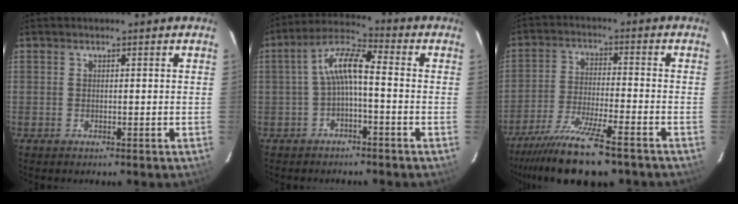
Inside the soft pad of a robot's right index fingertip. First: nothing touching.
{"total": 6.7, "force": [-1.3, 1.8, 6.4], "torque": [-0.138, 0.022, -0.026]}
{"total": 13.9, "force": [-11.1, 2.0, 8.1], "torque": [-0.175, -0.026, -0.198]}